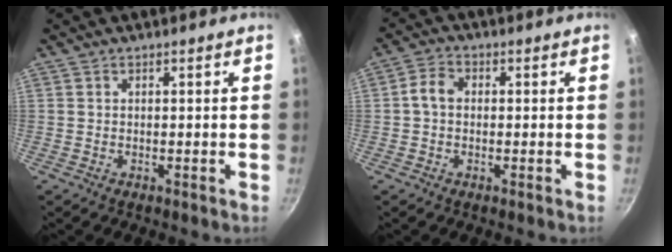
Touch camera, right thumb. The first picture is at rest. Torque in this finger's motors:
{"motor_torque": [0.76, 0.75, 0.65, 0.63, 0.05]}